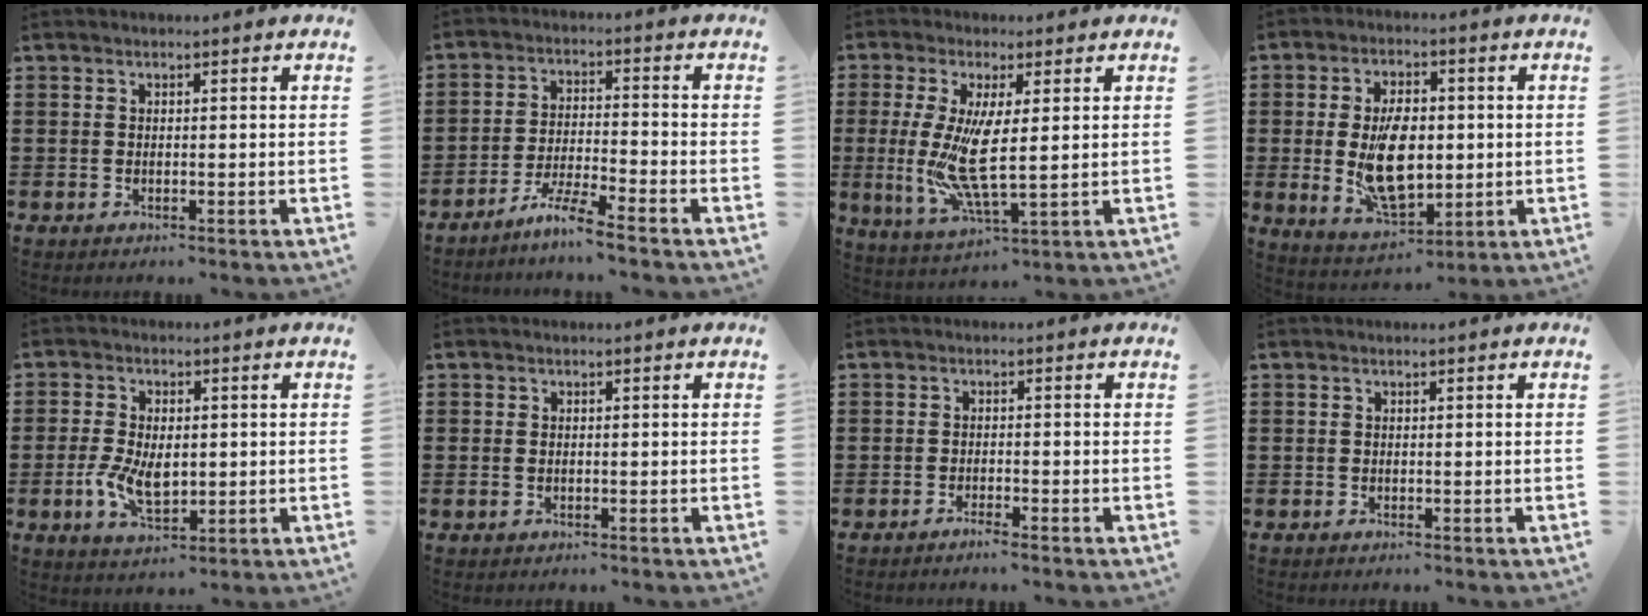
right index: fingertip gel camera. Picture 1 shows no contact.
{"total": 5.6, "force": [-4.9, -0.6, 2.6], "torque": [-0.065, -0.014, -0.099]}
{"total": 9.5, "force": [1.0, 2.3, 9.1], "torque": [-0.187, -0.025, 0.018]}
{"total": 10.6, "force": [-0.3, 5.8, 8.9], "torque": [-0.171, -0.007, -0.012]}
{"total": 6.4, "force": [-0.7, 3.6, 5.3], "torque": [-0.116, 0.000, -0.014]}
{"total": 0.6, "force": [-0.2, 0.4, 0.3], "torque": [-0.009, 0.002, -0.005]}
{"total": 1.4, "force": [-1.3, -0.2, 0.6], "torque": [-0.010, -0.001, -0.024]}
{"total": 0.0}